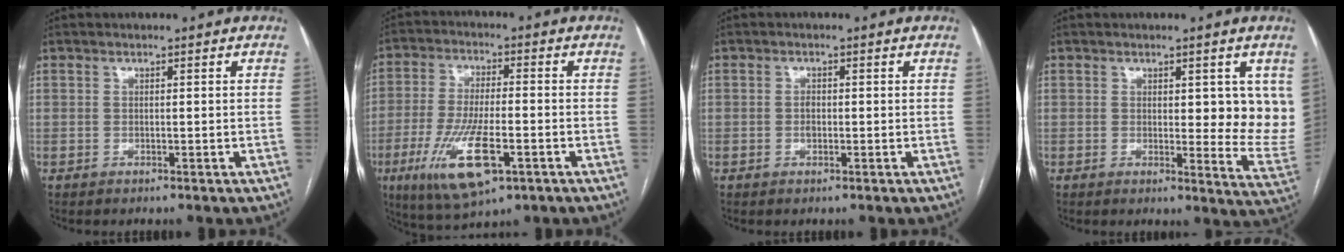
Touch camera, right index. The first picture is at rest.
{"total": 12.9, "force": [-5.2, 3.8, 11.2], "torque": [-0.224, -0.018, -0.085]}
{"total": 1.2, "force": [-0.1, 0.8, 0.9], "torque": [-0.017, 0.002, -0.001]}
{"total": 9.1, "force": [2.7, 3.5, 7.9], "torque": [-0.083, -0.023, 0.031]}